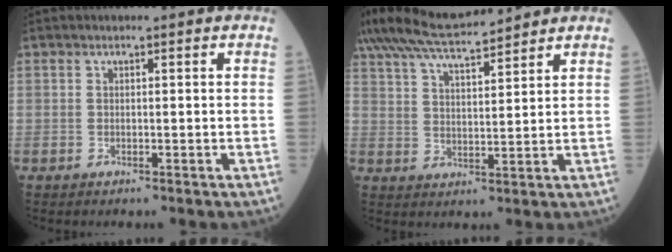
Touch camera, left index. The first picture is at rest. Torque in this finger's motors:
{"motor_torque": [1.09, -1.03, 0.19, 0.06]}